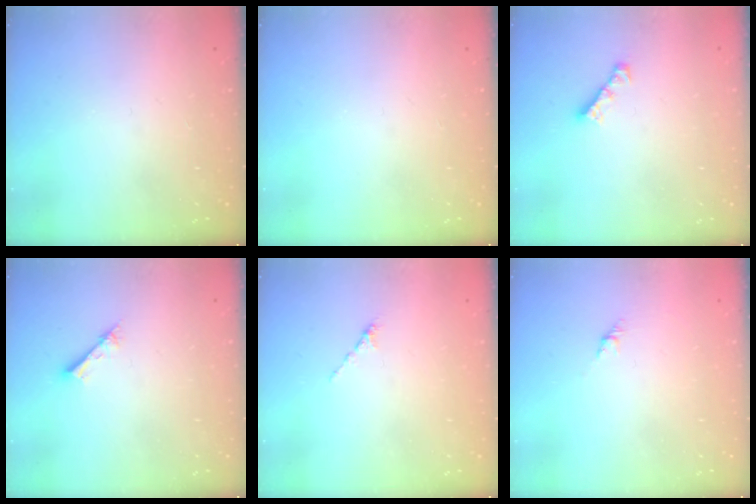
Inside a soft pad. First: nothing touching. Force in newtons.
{"total": 0.0}
{"total": 3.0, "press": 3.0, "slide": 0.3}
{"total": 1.5, "press": 1.5, "slide": 0.1}
{"total": 0.0}
{"total": 2.7, "press": 2.6, "slide": 0.7}